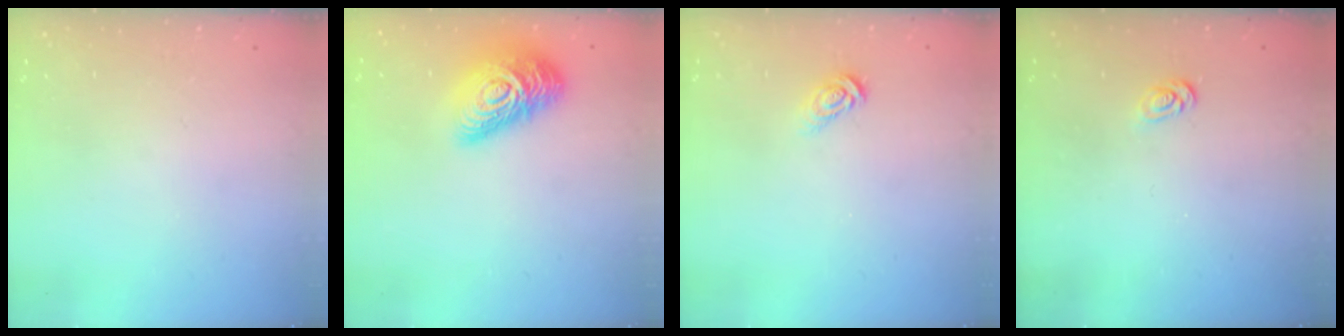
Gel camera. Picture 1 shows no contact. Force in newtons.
{"total": 16.9, "press": 16.9, "slide": 1.2}
{"total": 5.6, "press": 5.6, "slide": 0.5}
{"total": 2.6, "press": 2.6, "slide": 0.4}